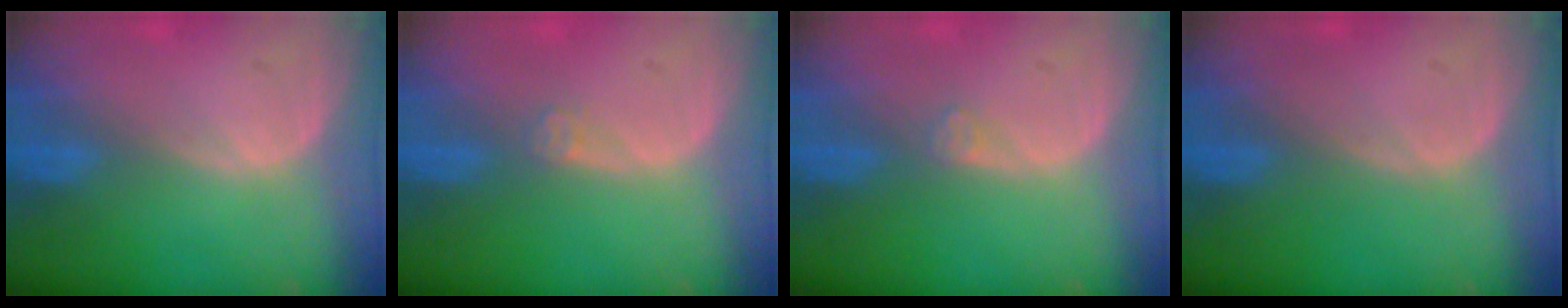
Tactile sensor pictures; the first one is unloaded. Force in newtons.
{"total": 1.5, "press": 1.2, "slide": 0.9}
{"total": 1.1, "press": 1.0, "slide": 0.2}
{"total": 0.0}